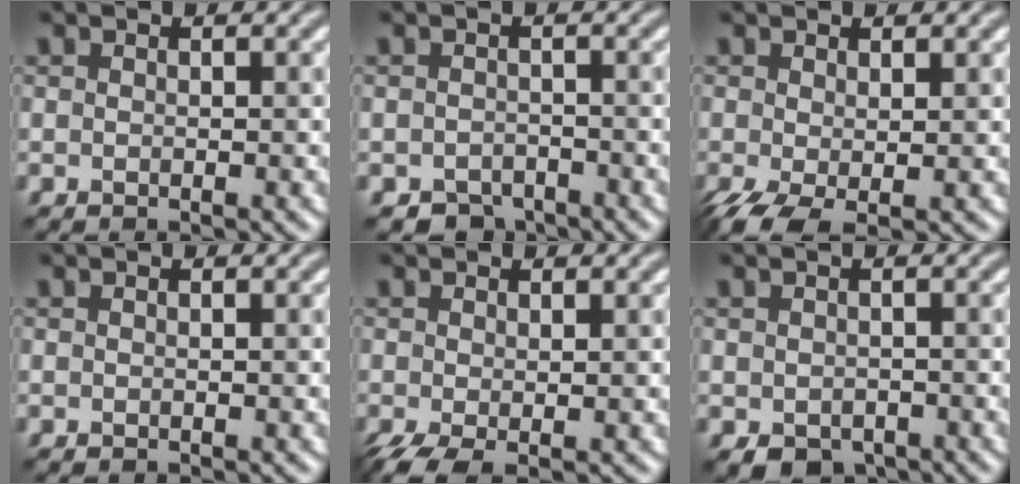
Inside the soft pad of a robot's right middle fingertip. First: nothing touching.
{"total": 2.1, "force": [-1.8, 1.1, 0.2], "torque": [0.005, -0.001, -0.034]}
{"total": 3.4, "force": [-1.0, 1.6, 2.8], "torque": [-0.066, -0.012, -0.019]}
{"total": 0.0}
{"total": 2.6, "force": [-0.9, 1.0, 2.2], "torque": [-0.053, -0.012, -0.020]}
{"total": 2.2, "force": [-1.1, 1.5, 1.1], "torque": [-0.017, -0.011, -0.017]}